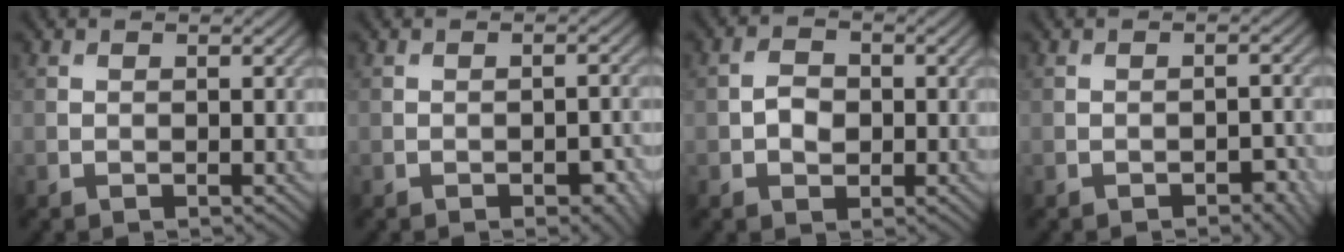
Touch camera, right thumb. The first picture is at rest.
{"total": 3.2, "force": [-1.5, 1.4, 2.4], "torque": [-0.030, -0.001, -0.016]}
{"total": 2.6, "force": [-0.4, 2.1, 1.6], "torque": [-0.033, -0.001, -0.011]}
{"total": 2.6, "force": [-1.5, 1.3, 1.7], "torque": [-0.020, 0.001, -0.016]}